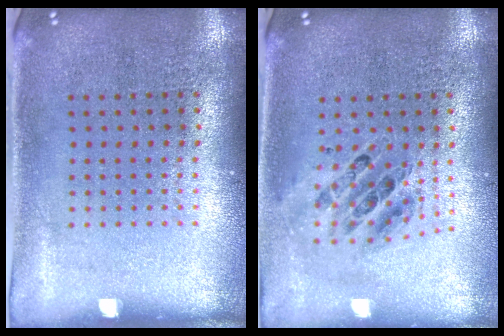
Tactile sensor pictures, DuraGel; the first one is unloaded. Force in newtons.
{"total": 0.7, "press": 0.7, "slide": 0.0}